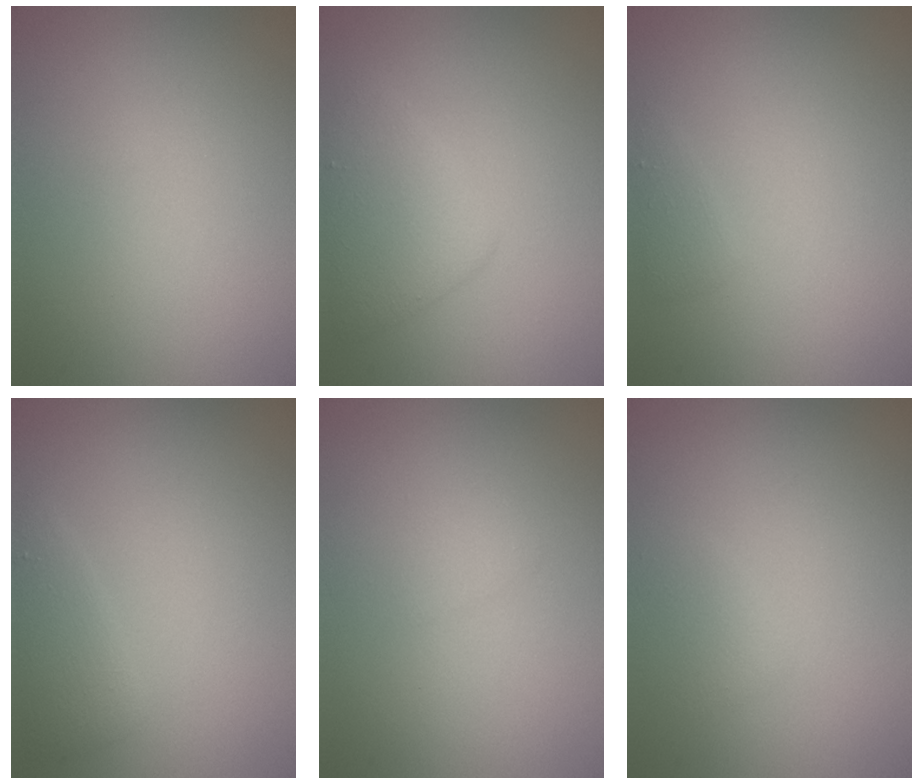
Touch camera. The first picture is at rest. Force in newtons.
{"total": 3.1, "press": 3.1, "slide": 0.3}
{"total": 0.9, "press": 0.9, "slide": 0.1}
{"total": 1.9, "press": 1.9, "slide": 0.1}
{"total": 0.8, "press": 0.8, "slide": 0.1}
{"total": 0.9, "press": 0.9, "slide": 0.0}